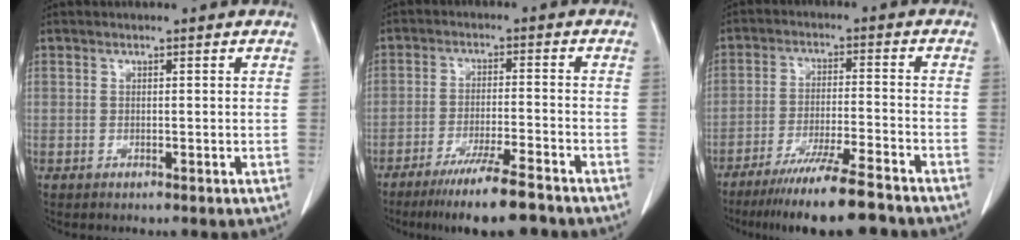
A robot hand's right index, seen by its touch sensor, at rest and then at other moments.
{"total": 10.0, "force": [-7.7, 0.3, 6.4], "torque": [-0.100, -0.024, -0.125]}
{"total": 12.3, "force": [-10.0, 0.0, 7.3], "torque": [-0.111, -0.032, -0.160]}